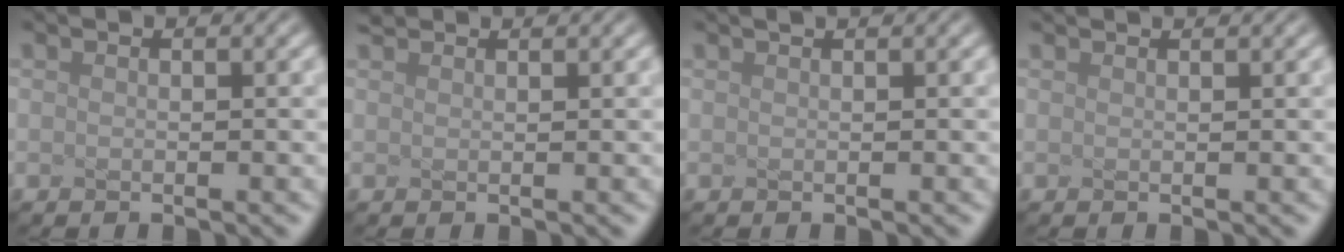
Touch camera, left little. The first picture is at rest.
{"total": 1.5, "force": [1.5, 0.1, 0.2], "torque": [-0.005, 0.007, 0.021]}
{"total": 1.3, "force": [0.9, 0.5, 0.8], "torque": [-0.002, 0.004, -0.004]}
{"total": 1.5, "force": [1.4, 0.3, 0.4], "torque": [-0.003, 0.004, 0.007]}